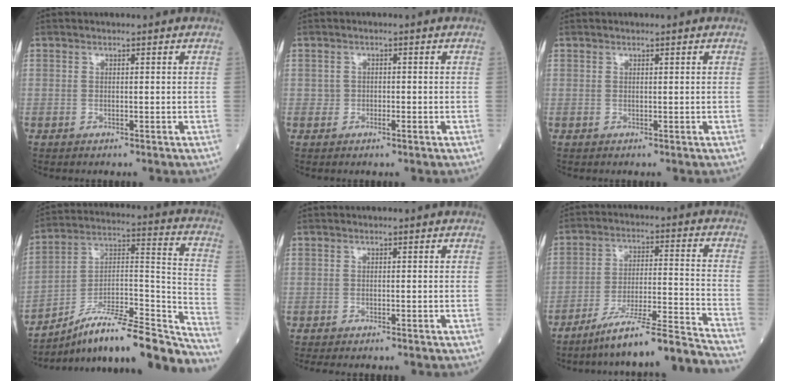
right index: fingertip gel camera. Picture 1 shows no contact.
{"total": 1.0, "force": [-0.3, 0.8, 0.4], "torque": [-0.002, 0.003, -0.005]}
{"total": 0.0}
{"total": 23.7, "force": [-20.1, 3.0, 12.3], "torque": [-0.136, 0.036, -0.316]}
{"total": 4.8, "force": [-4.2, 0.3, 2.4], "torque": [-0.026, -0.008, -0.058]}
{"total": 17.0, "force": [-15.5, -2.4, 6.6], "torque": [-0.094, 0.004, -0.247]}